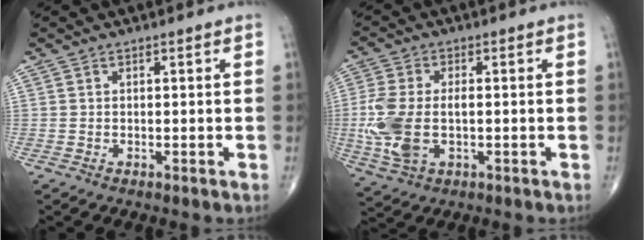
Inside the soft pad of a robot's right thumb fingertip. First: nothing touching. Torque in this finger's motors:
{"motor_torque": [1.51, 1.47, 1.29, -0.49, 0.13]}